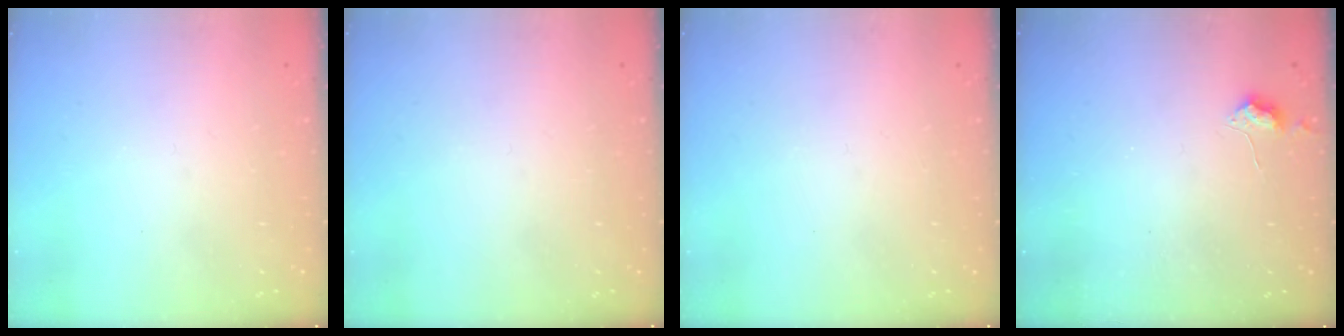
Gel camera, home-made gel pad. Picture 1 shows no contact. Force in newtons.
{"total": 0.0}
{"total": 0.0}
{"total": 5.1, "press": 5.0, "slide": 0.8}